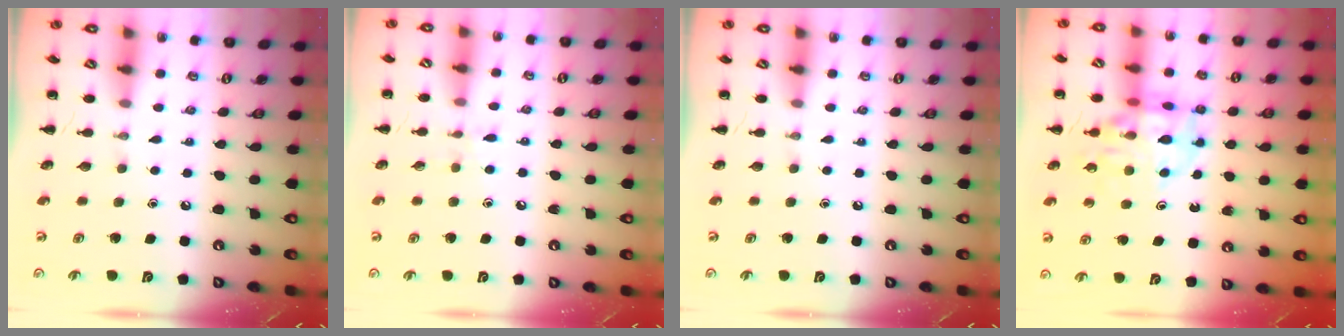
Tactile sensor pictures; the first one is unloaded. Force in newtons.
{"total": 6.0, "press": 5.7, "slide": 2.0}
{"total": 0.0}
{"total": 14.1, "press": 13.7, "slide": 3.1}